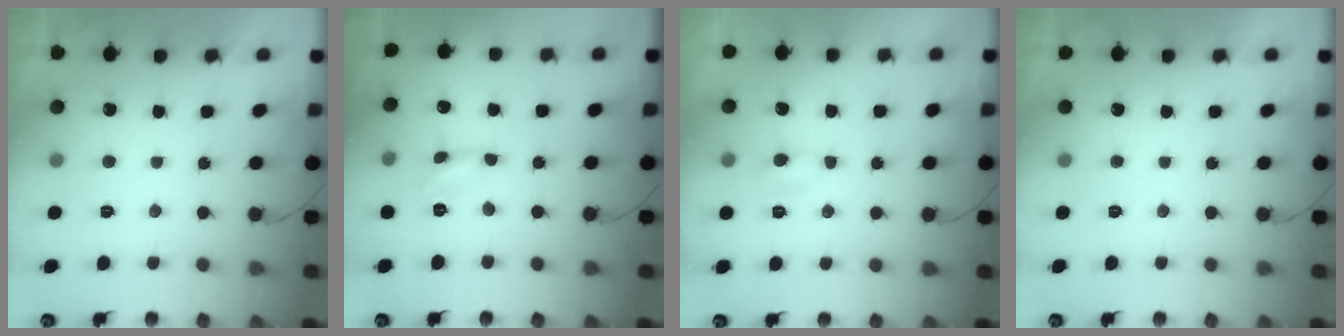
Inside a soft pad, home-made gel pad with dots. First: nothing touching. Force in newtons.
{"total": 2.8, "press": 2.7, "slide": 0.3}
{"total": 3.5, "press": 3.5, "slide": 0.5}
{"total": 0.0}